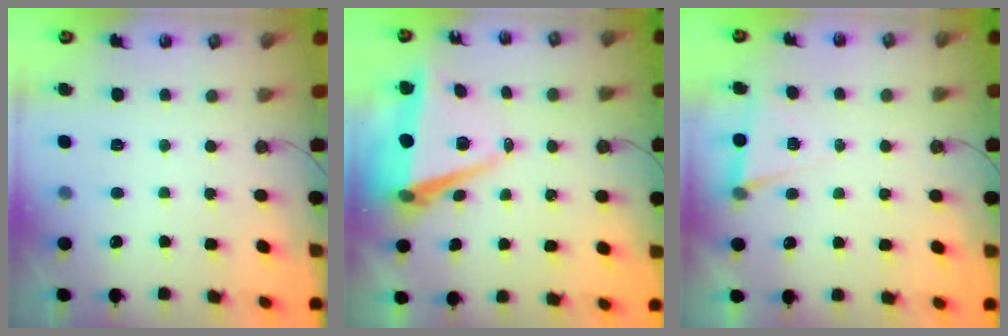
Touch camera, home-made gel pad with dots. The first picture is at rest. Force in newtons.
{"total": 8.7, "press": 7.5, "slide": 4.3}
{"total": 5.2, "press": 2.7, "slide": 4.5}